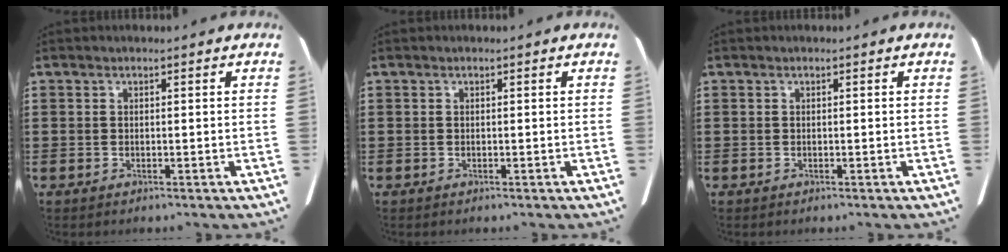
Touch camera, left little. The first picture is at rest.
{"total": 0.0}
{"total": 0.0}